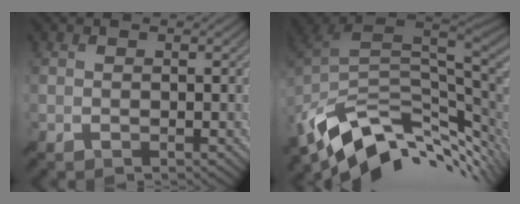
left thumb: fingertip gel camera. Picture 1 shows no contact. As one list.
[{"total": 13.2, "force": [-3.7, 7.7, 10.1], "torque": [-0.220, -0.025, -0.053]}]